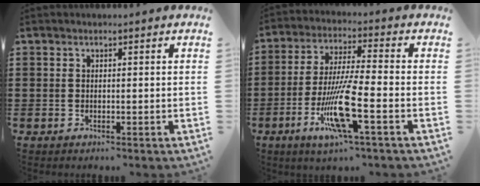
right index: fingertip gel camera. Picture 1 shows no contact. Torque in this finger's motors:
{"motor_torque": [1.30, -0.83, 1.05, 0.21]}